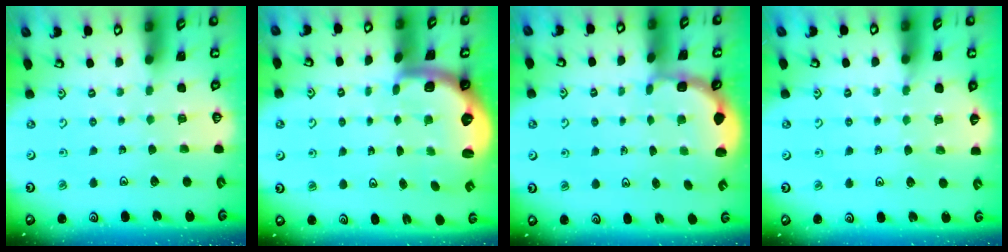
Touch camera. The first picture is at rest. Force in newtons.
{"total": 2.1, "press": 1.9, "slide": 0.9}
{"total": 2.4, "press": 1.8, "slide": 1.6}
{"total": 3.6, "press": 2.9, "slide": 2.3}